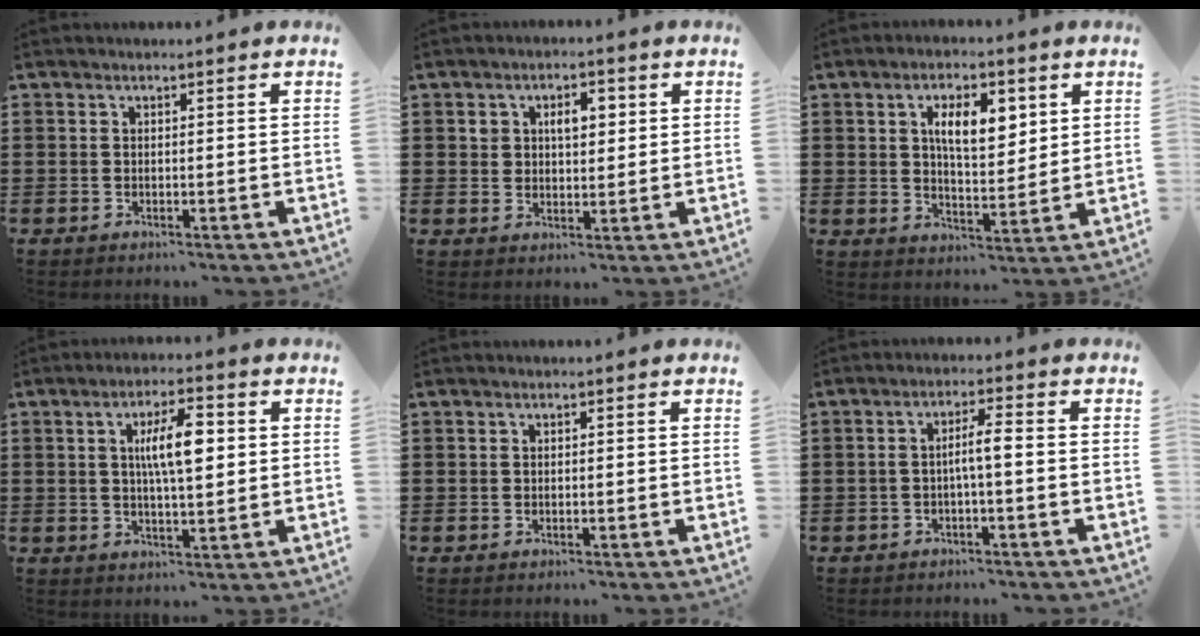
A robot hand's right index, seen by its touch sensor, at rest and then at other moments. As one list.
[{"total": 4.0, "force": [1.3, 2.8, 2.6], "torque": [-0.046, 0.009, 0.015]}, {"total": 7.3, "force": [2.7, 3.3, 5.9], "torque": [-0.100, 0.001, 0.040]}, {"total": 7.4, "force": [1.5, 2.3, 6.9], "torque": [-0.128, 0.007, 0.021]}, {"total": 0.0}, {"total": 3.5, "force": [-0.6, 0.3, 3.4], "torque": [-0.063, 0.002, -0.014]}]